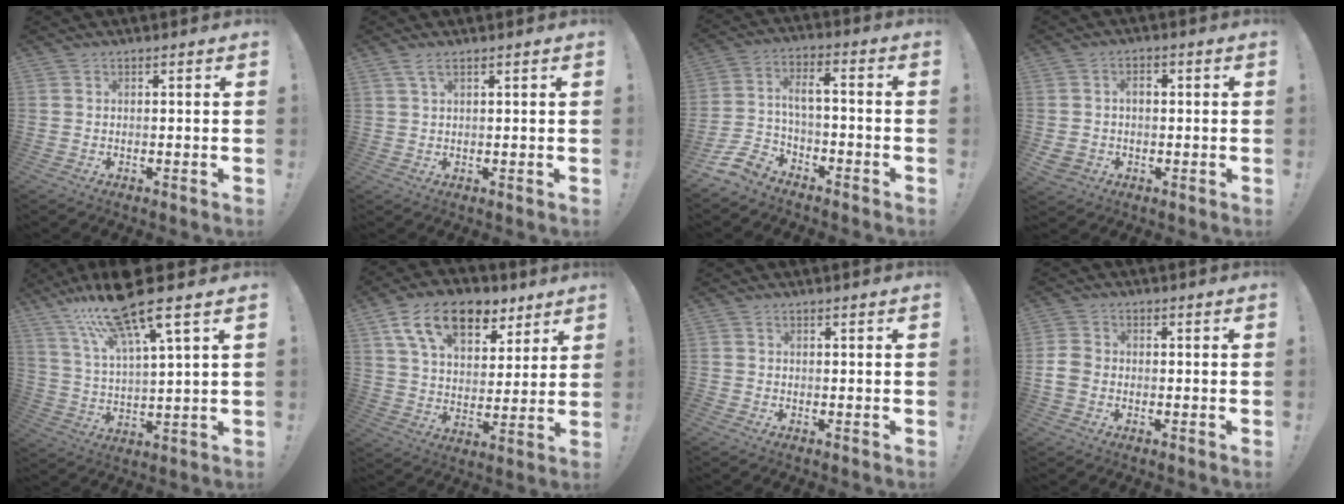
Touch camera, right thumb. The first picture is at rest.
{"total": 2.3, "force": [1.3, 0.5, 1.8], "torque": [-0.036, 0.000, 0.025]}
{"total": 8.7, "force": [-5.7, 4.1, 5.2], "torque": [-0.113, 0.021, -0.112]}
{"total": 4.6, "force": [0.1, 4.0, 2.3], "torque": [-0.039, -0.001, -0.001]}
{"total": 17.2, "force": [12.2, 3.4, 11.7], "torque": [-0.198, -0.072, 0.199]}
{"total": 17.2, "force": [9.9, 9.9, 10.0], "torque": [-0.169, -0.043, 0.180]}
{"total": 0.7, "force": [-0.5, 0.6, 0.1], "torque": [0.000, 0.002, -0.009]}
{"total": 5.6, "force": [-1.4, 4.4, 3.2], "torque": [-0.071, 0.011, -0.024]}